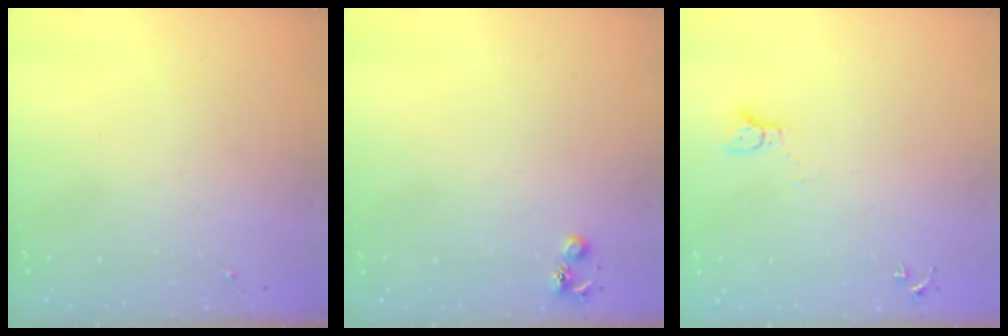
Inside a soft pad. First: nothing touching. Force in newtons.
{"total": 4.5, "press": 4.5, "slide": 0.6}
{"total": 3.1, "press": 3.1, "slide": 0.1}